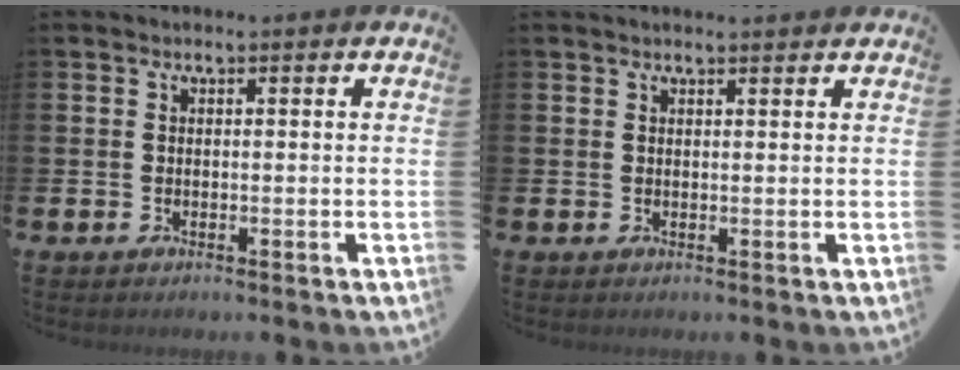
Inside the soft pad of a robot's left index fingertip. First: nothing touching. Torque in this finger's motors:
{"motor_torque": [0.91, -1.23, -0.16, -0.01]}